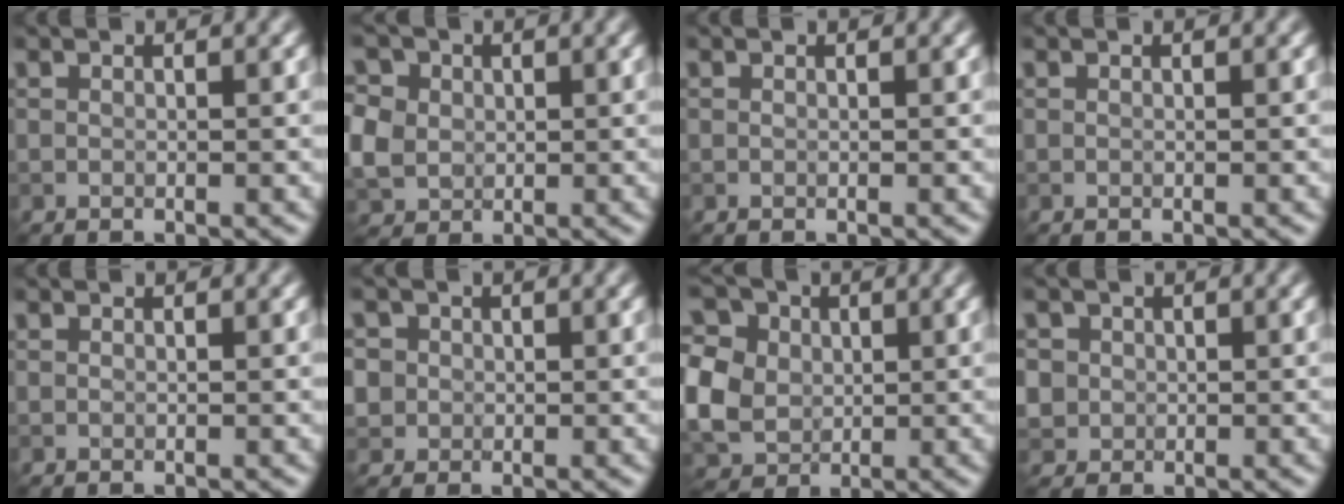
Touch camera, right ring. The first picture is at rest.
{"total": 7.4, "force": [1.9, 6.1, 3.7], "torque": [-0.083, 0.025, 0.017]}
{"total": 0.0}
{"total": 0.0}
{"total": 0.0}
{"total": 4.8, "force": [1.2, 4.3, 1.7], "torque": [-0.039, 0.029, 0.006]}
{"total": 10.0, "force": [1.5, 8.3, 5.3], "torque": [-0.123, 0.022, 0.002]}
{"total": 3.8, "force": [1.0, 3.5, 1.2], "torque": [-0.027, 0.019, 0.010]}